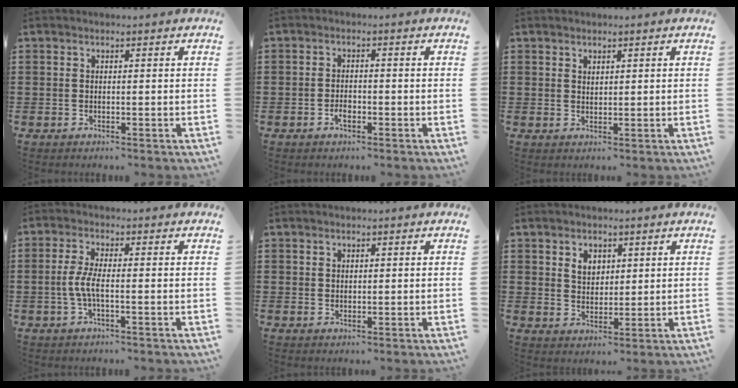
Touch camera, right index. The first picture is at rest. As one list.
[{"total": 1.9, "force": [-0.9, 0.9, 1.4], "torque": [-0.027, 0.001, -0.016]}, {"total": 1.2, "force": [1.1, 0.4, 0.1], "torque": [-0.004, 0.000, 0.023]}, {"total": 4.0, "force": [-0.8, 0.8, 3.8], "torque": [-0.098, -0.010, -0.025]}, {"total": 0.9, "force": [0.7, 0.6, 0.3], "torque": [-0.008, 0.001, 0.014]}, {"total": 3.5, "force": [1.7, 2.6, 1.6], "torque": [-0.042, 0.009, 0.032]}]